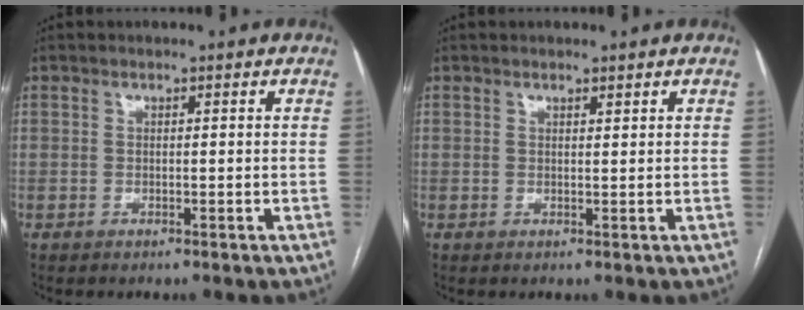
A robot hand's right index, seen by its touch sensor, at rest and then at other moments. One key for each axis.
{"total": 0.8, "fx": 0.7, "fy": 0.1, "fz": 0.4, "tx": -0.010, "ty": -0.003, "tz": 0.012}